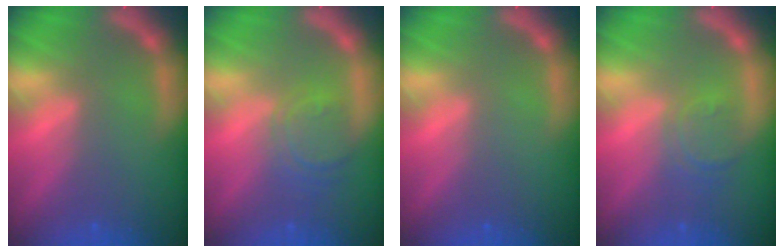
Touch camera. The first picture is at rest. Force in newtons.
{"total": 4.0}
{"total": 0.0}
{"total": 3.0}